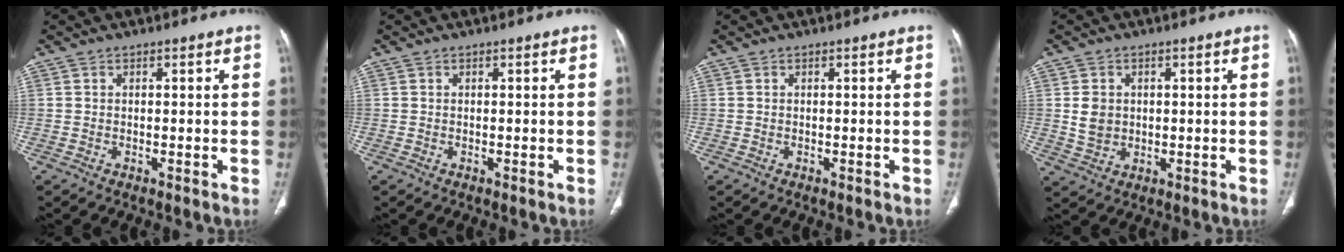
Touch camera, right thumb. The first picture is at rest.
{"total": 0.0}
{"total": 0.0}
{"total": 4.6, "force": [0.6, 3.8, 2.5], "torque": [-0.032, -0.004, 0.018]}